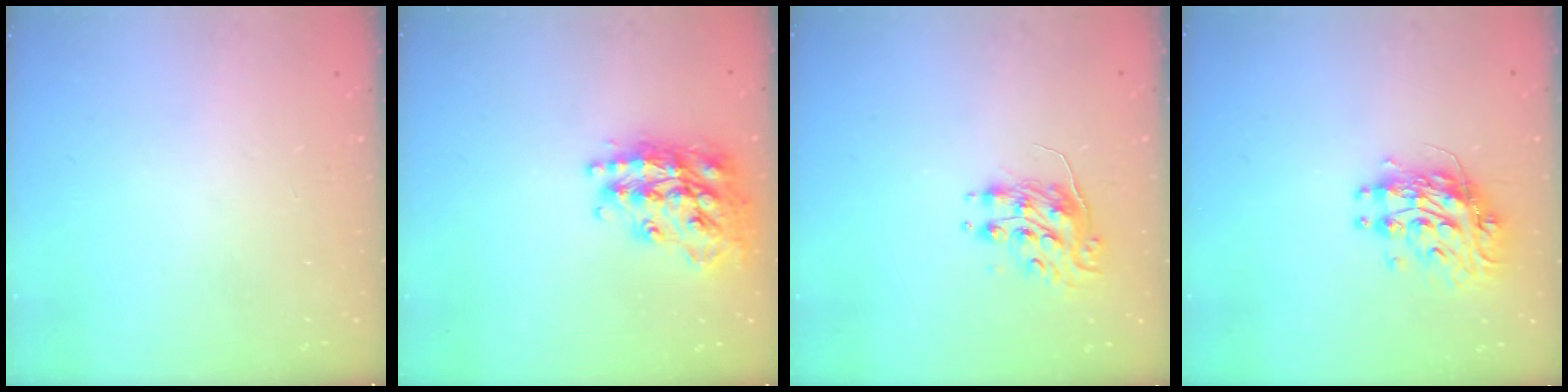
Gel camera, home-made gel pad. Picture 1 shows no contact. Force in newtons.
{"total": 21.9, "press": 21.8, "slide": 1.8}
{"total": 8.2, "press": 8.2, "slide": 0.1}
{"total": 10.7, "press": 10.7, "slide": 0.9}